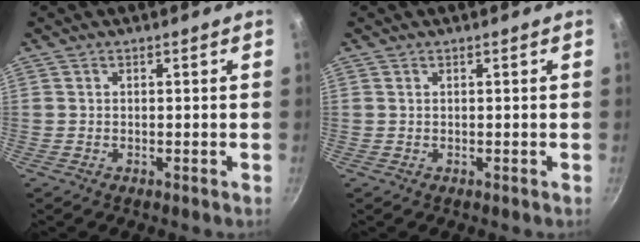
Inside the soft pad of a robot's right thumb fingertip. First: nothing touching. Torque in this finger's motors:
{"motor_torque": [0.63, 0.39, 0.18, -0.64, 0.03]}